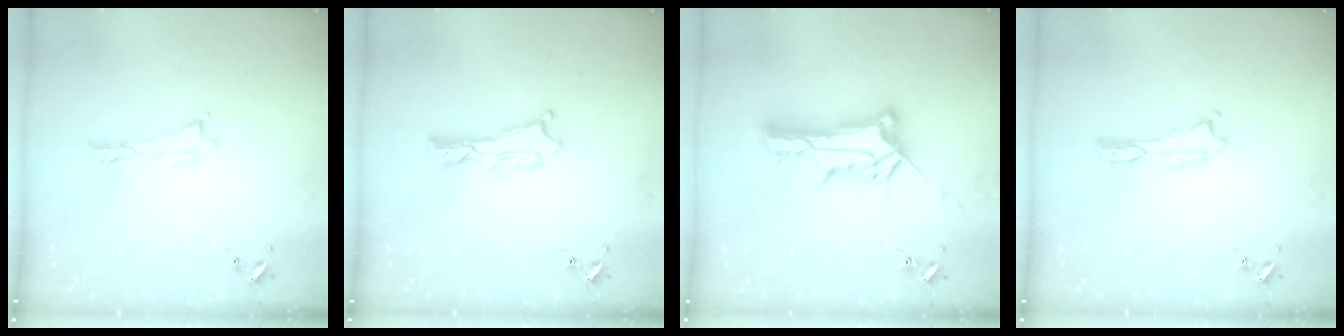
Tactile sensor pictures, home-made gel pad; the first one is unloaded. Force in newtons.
{"total": 1.2, "press": 1.2, "slide": 0.2}
{"total": 11.4, "press": 11.3, "slide": 1.0}
{"total": 0.0}